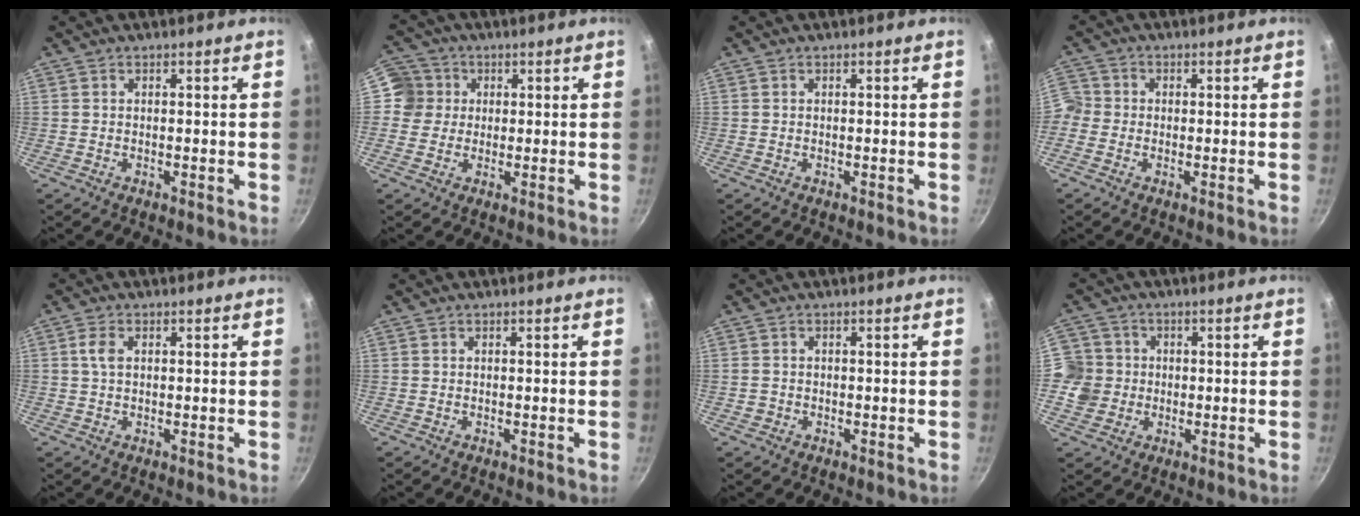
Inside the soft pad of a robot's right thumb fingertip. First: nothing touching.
{"total": 5.8, "force": [0.8, 5.6, 0.9], "torque": [0.026, 0.009, -0.001]}
{"total": 0.0}
{"total": 5.6, "force": [-1.0, 5.2, 2.0], "torque": [-0.045, 0.021, -0.036]}
{"total": 2.8, "force": [0.6, 1.7, 2.1], "torque": [-0.045, 0.005, 0.010]}
{"total": 0.0}
{"total": 1.3, "force": [-0.4, 1.2, 0.3], "torque": [-0.005, 0.003, -0.004]}
{"total": 6.8, "force": [-0.3, 6.7, 1.4], "torque": [0.014, 0.005, -0.019]}